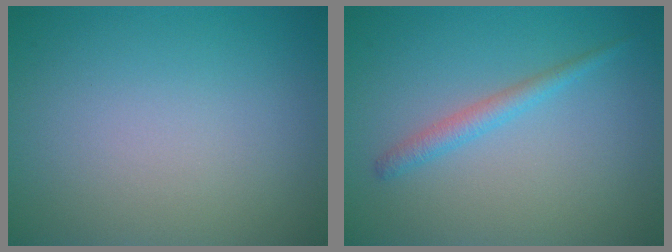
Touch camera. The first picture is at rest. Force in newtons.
{"total": 1.7, "press": 1.7, "slide": 0.2}